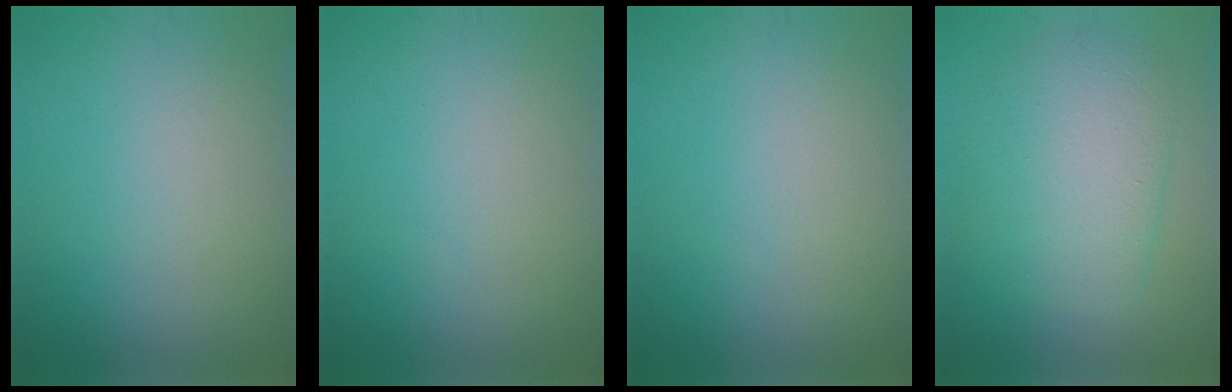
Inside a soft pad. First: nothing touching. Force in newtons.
{"total": 0.0}
{"total": 0.0}
{"total": 6.0, "press": 6.0, "slide": 0.2}